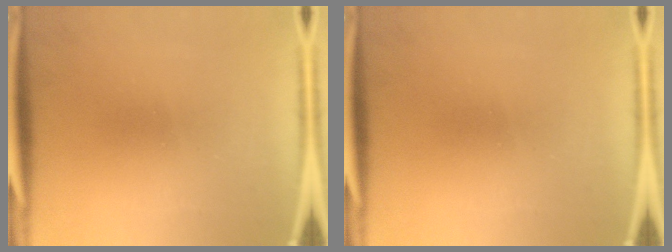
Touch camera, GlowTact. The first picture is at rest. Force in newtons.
{"total": 0.0}